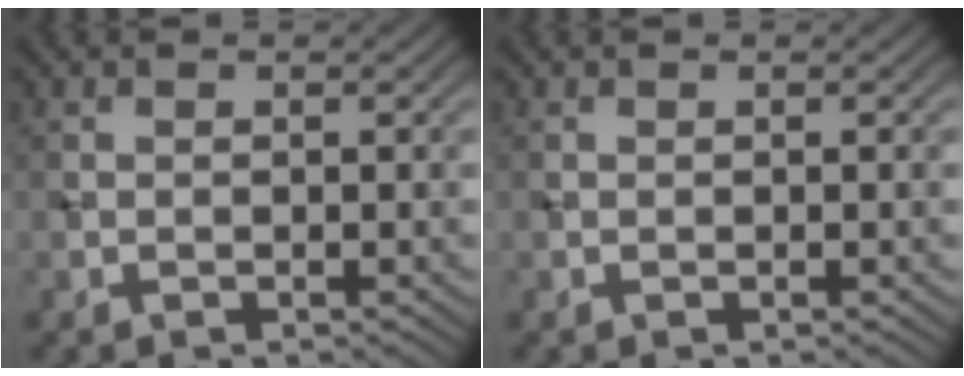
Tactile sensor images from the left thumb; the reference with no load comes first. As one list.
[{"total": 0.0}]